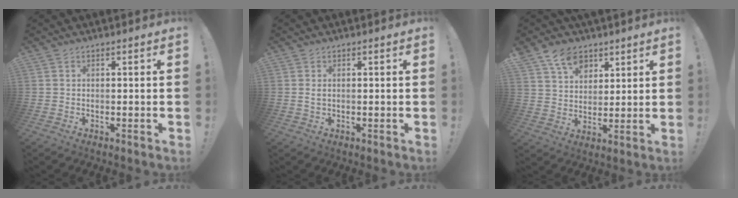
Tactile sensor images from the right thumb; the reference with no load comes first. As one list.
[{"total": 1.1, "force": [0.3, 0.5, 0.9], "torque": [-0.012, 0.001, 0.004]}, {"total": 10.1, "force": [6.5, 6.5, 4.0], "torque": [-0.069, -0.033, 0.128]}]